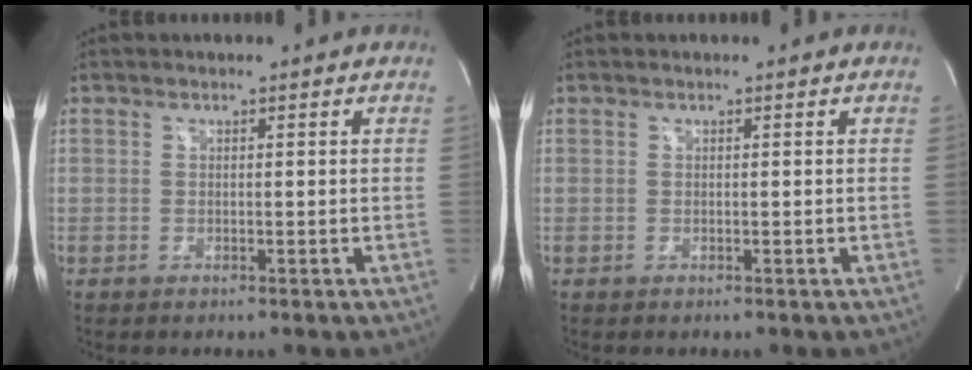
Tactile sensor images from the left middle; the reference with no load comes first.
{"total": 0.0}